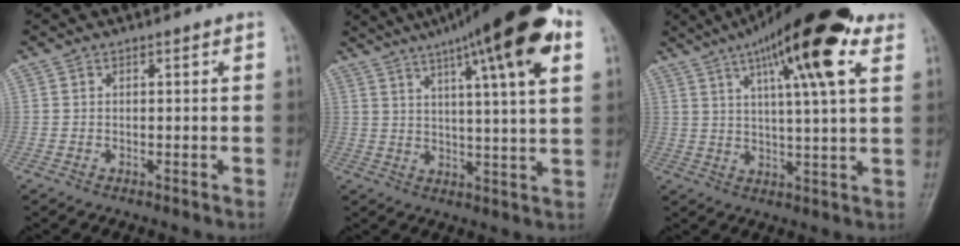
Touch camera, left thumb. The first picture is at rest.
{"total": 20.9, "force": [11.1, 3.2, 17.4], "torque": [-0.258, -0.004, 0.157]}
{"total": 18.5, "force": [9.5, 3.8, 15.4], "torque": [-0.228, -0.015, 0.145]}